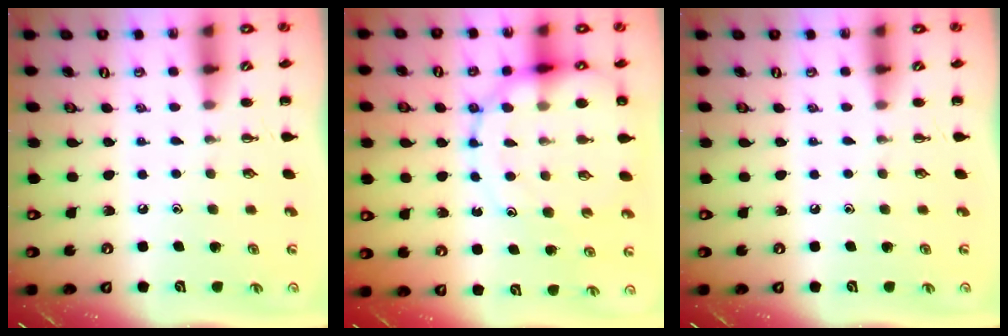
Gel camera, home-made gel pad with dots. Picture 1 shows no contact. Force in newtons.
{"total": 16.8, "press": 16.4, "slide": 3.7}
{"total": 0.0}